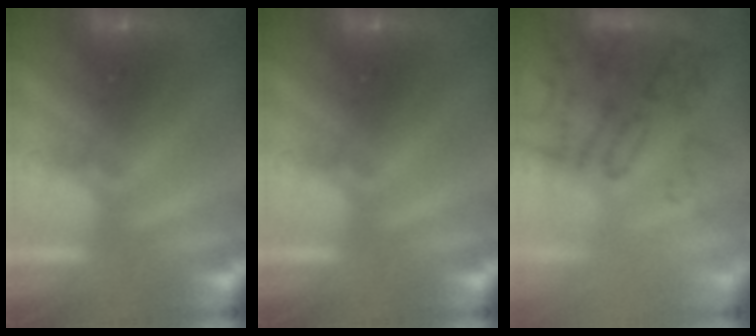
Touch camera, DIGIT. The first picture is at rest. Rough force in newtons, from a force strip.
{"total": 0.0}
{"total": 3.6}